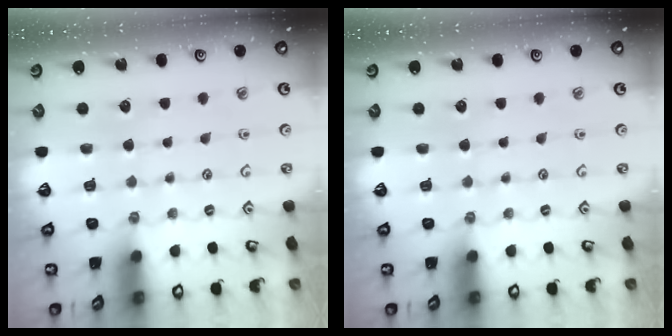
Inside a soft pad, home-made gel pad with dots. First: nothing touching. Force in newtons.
{"total": 0.0}